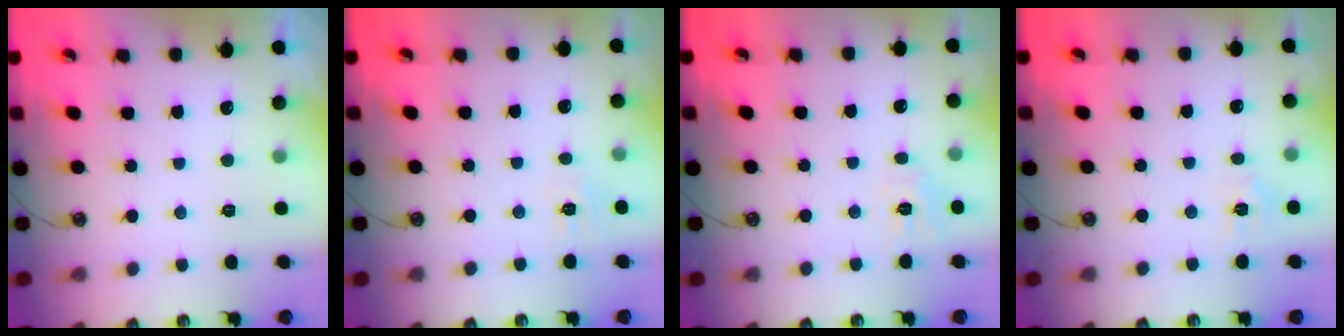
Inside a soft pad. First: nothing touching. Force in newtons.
{"total": 3.0, "press": 3.0, "slide": 0.1}
{"total": 5.8, "press": 5.8, "slide": 0.5}
{"total": 4.3, "press": 4.2, "slide": 0.6}